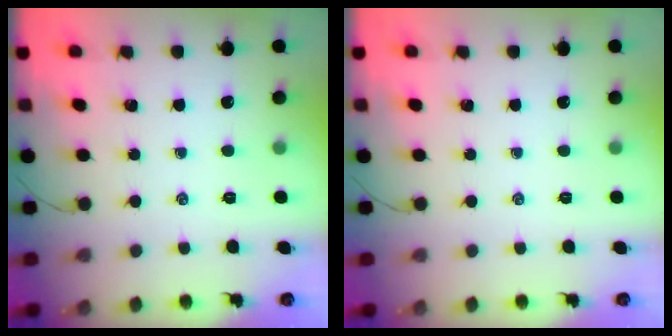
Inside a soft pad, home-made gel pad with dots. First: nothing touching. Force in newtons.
{"total": 0.0}